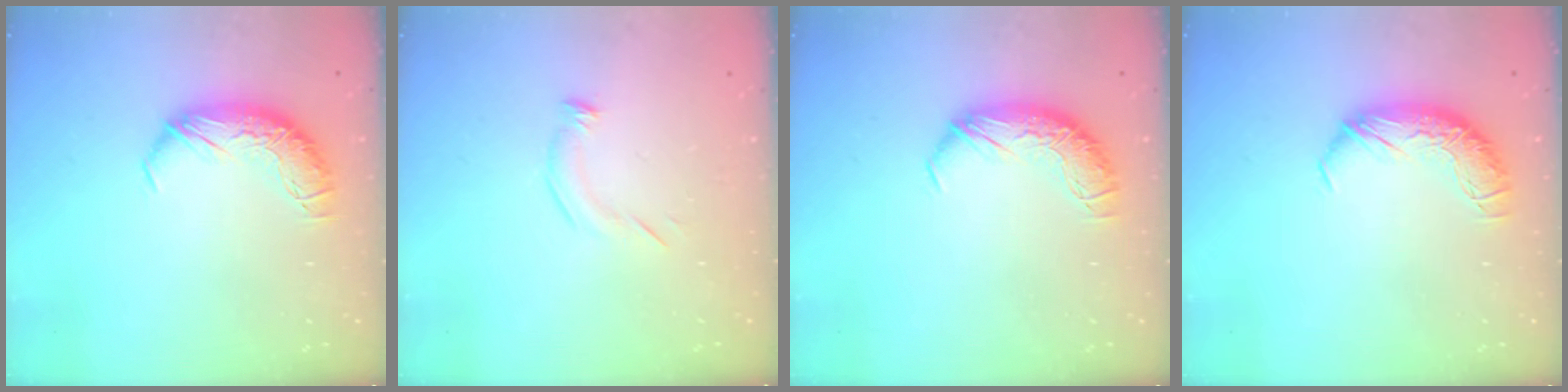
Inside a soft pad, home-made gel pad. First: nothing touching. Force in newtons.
{"total": 4.7, "press": 4.6, "slide": 1.0}
{"total": 0.0}
{"total": 0.0}